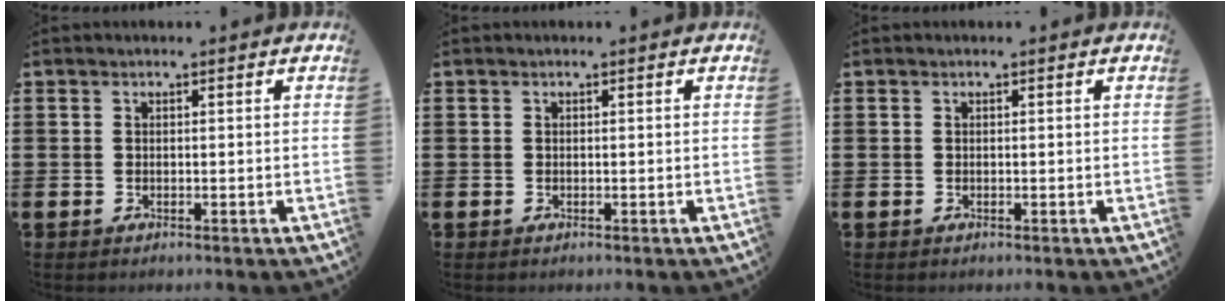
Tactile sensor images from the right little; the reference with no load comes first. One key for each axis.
{"total": 0.0}
{"total": 0.0}